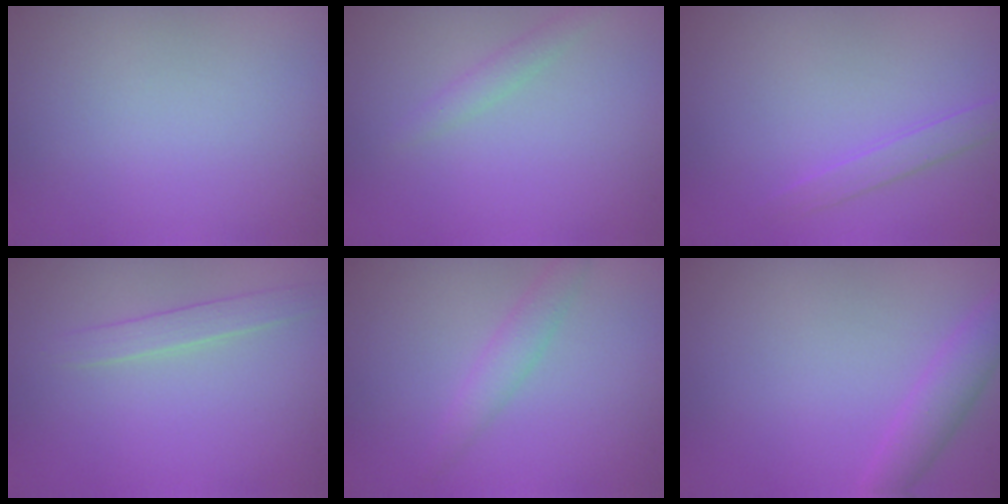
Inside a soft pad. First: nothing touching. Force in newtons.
{"total": 1.2, "press": 1.2, "slide": 0.0}
{"total": 1.4, "press": 1.4, "slide": 0.0}
{"total": 1.5, "press": 1.5, "slide": 0.0}
{"total": 1.9, "press": 1.9, "slide": 0.2}
{"total": 2.6, "press": 2.6, "slide": 0.1}